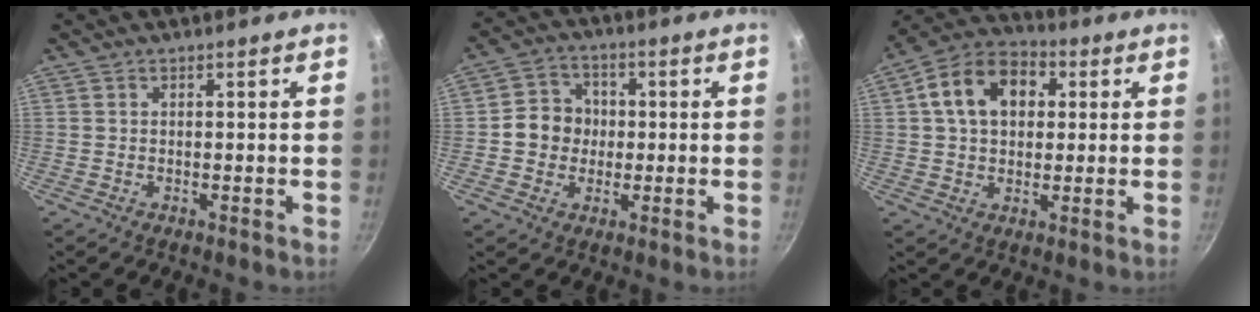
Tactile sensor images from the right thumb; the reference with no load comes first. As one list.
[{"total": 7.4, "force": [-0.2, 6.8, 3.0], "torque": [-0.018, 0.014, -0.017]}, {"total": 13.4, "force": [3.2, 9.5, 8.9], "torque": [-0.124, 0.020, 0.036]}]